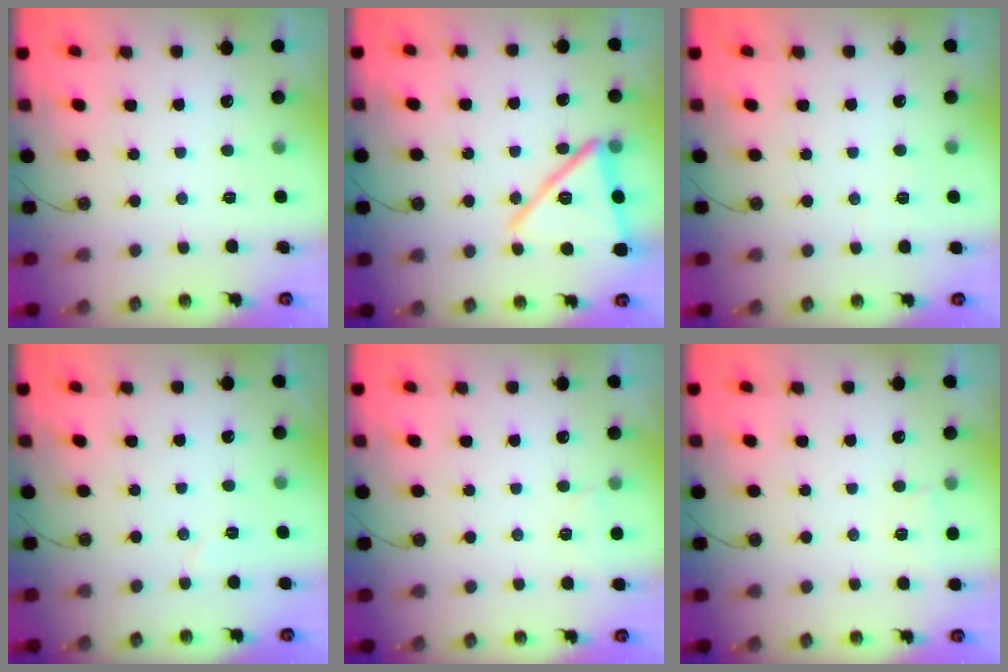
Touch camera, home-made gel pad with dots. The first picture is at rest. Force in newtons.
{"total": 17.7, "press": 16.3, "slide": 6.9}
{"total": 2.7, "press": 2.6, "slide": 0.7}
{"total": 3.4, "press": 3.2, "slide": 1.1}
{"total": 3.8, "press": 3.8, "slide": 0.6}
{"total": 3.8, "press": 3.7, "slide": 0.5}